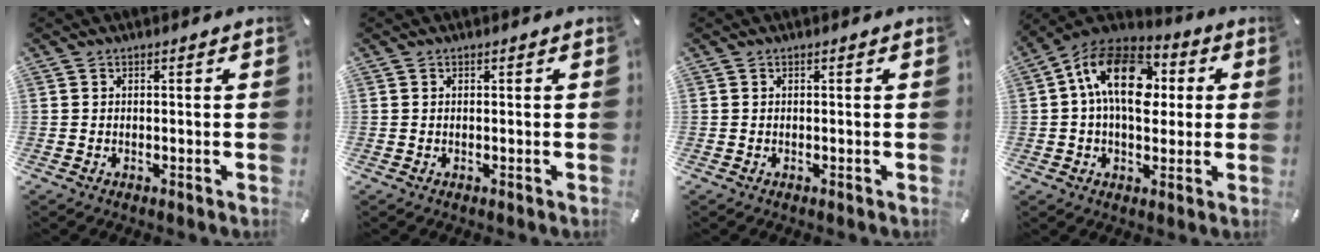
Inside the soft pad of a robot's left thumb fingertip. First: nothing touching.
{"total": 0.0}
{"total": 0.0}
{"total": 17.2, "force": [2.3, 11.3, 12.8], "torque": [-0.224, 0.010, 0.035]}